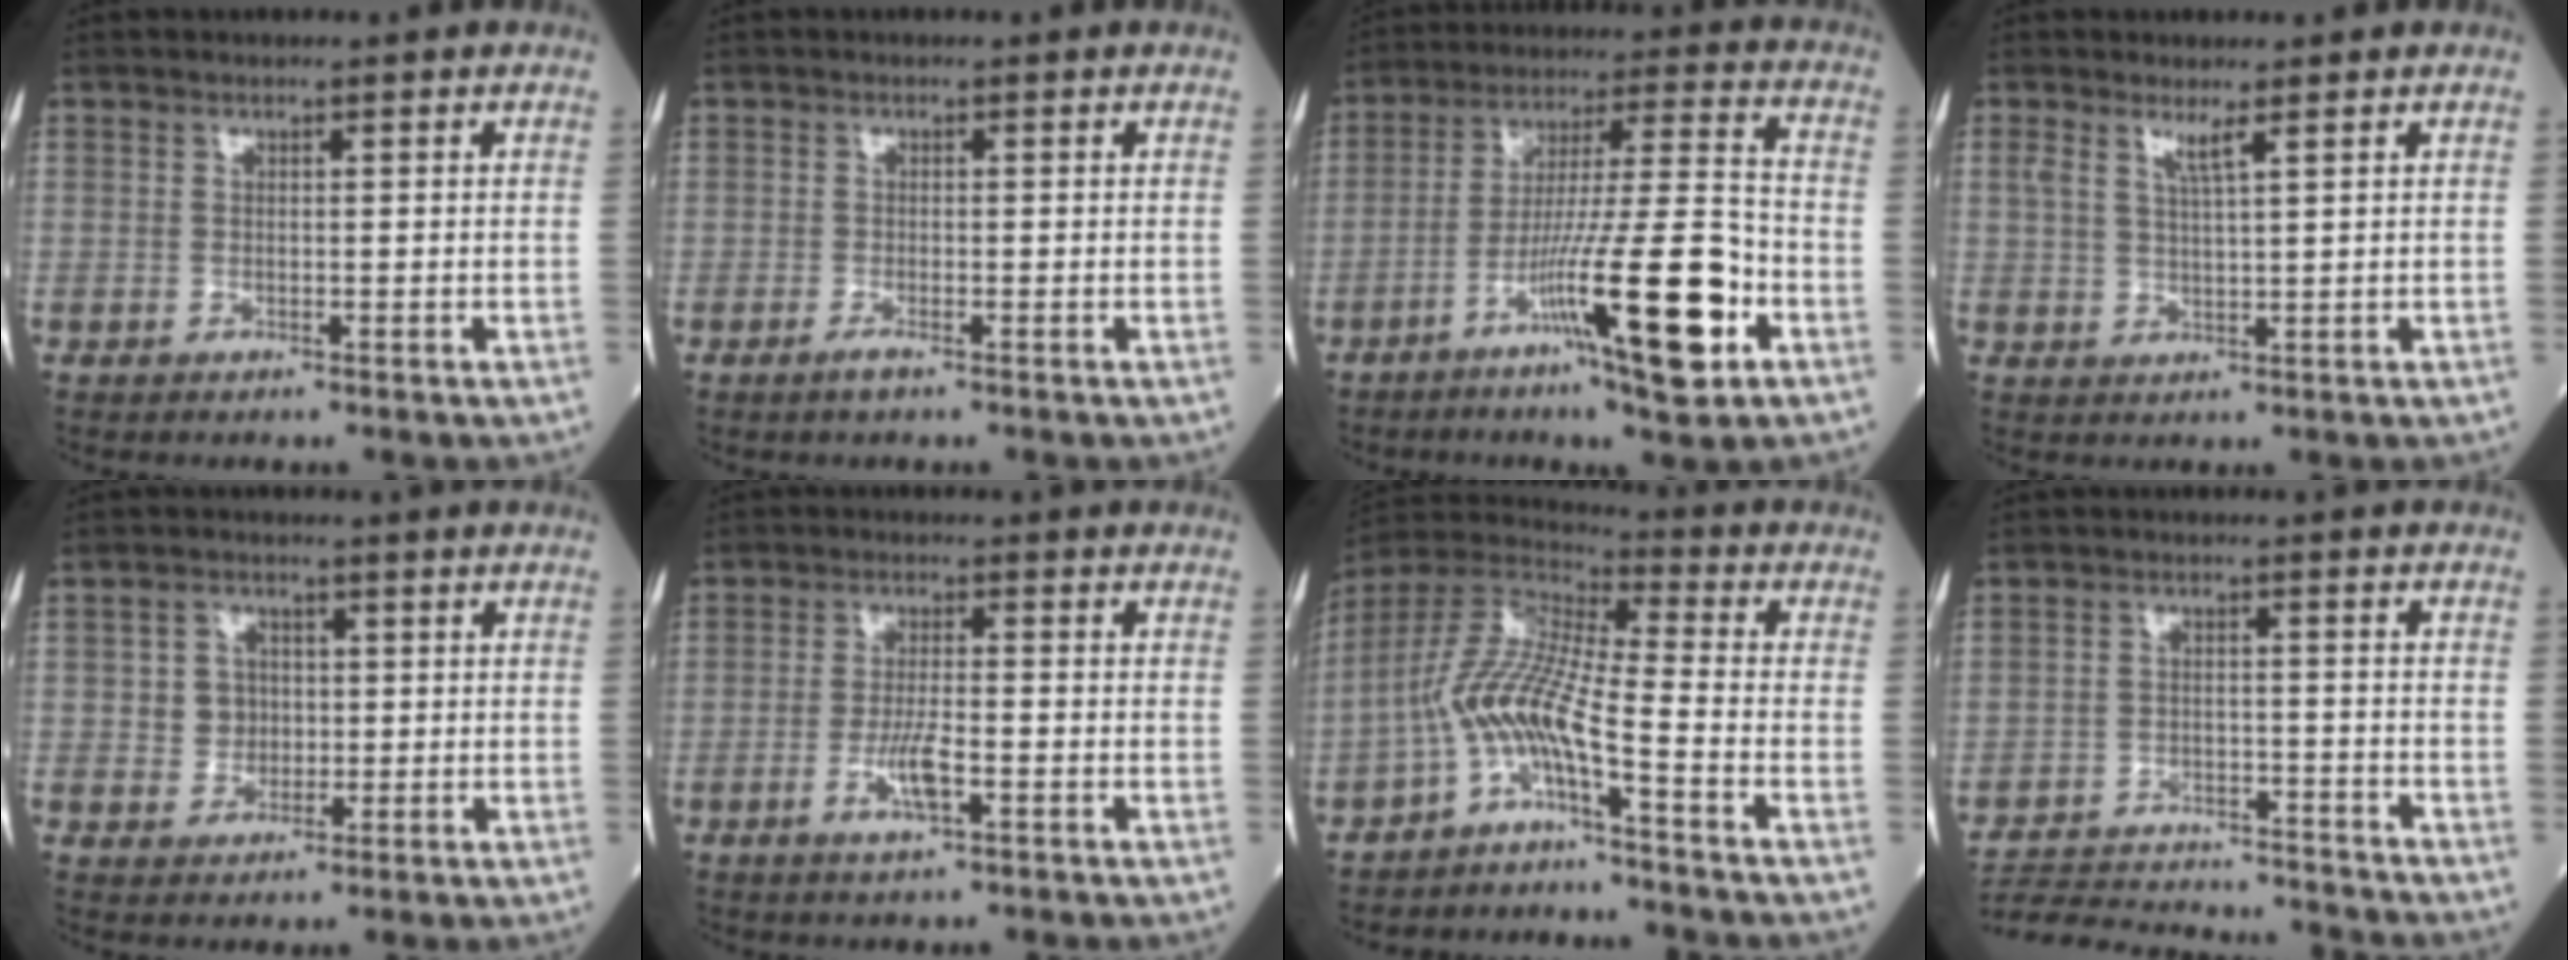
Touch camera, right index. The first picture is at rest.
{"total": 1.4, "force": [-0.9, 0.0, 1.1], "torque": [-0.025, -0.003, -0.020]}
{"total": 15.6, "force": [-6.8, 0.5, 14.0], "torque": [-0.241, -0.011, -0.113]}
{"total": 2.4, "force": [1.4, -0.2, 1.9], "torque": [-0.042, -0.002, 0.029]}
{"total": 3.7, "force": [0.3, 3.5, 1.3], "torque": [-0.021, 0.006, 0.007]}
{"total": 4.6, "force": [-1.8, 0.6, 4.2], "torque": [-0.083, -0.004, -0.035]}
{"total": 9.3, "force": [-4.7, 0.3, 8.0], "torque": [-0.181, 0.017, -0.102]}
{"total": 16.9, "force": [-16.3, 1.5, 4.4], "torque": [-0.092, -0.005, -0.237]}